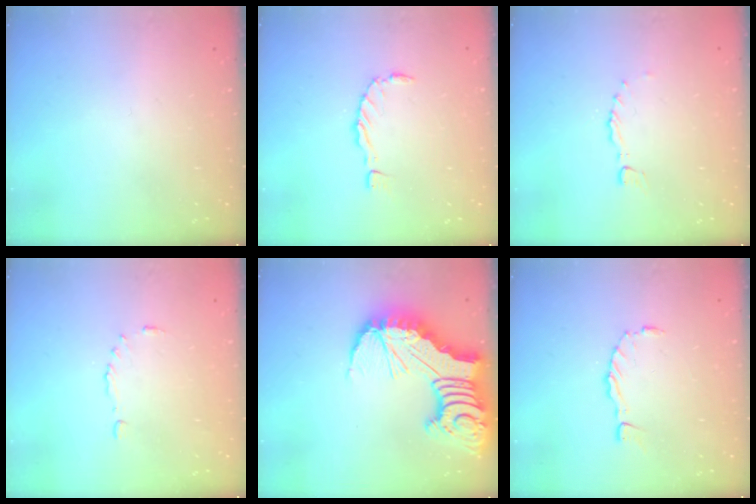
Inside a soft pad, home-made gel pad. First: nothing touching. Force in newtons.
{"total": 0.0}
{"total": 0.0}
{"total": 3.9, "press": 3.8, "slide": 0.5}
{"total": 20.1, "press": 19.9, "slide": 2.2}
{"total": 0.0}